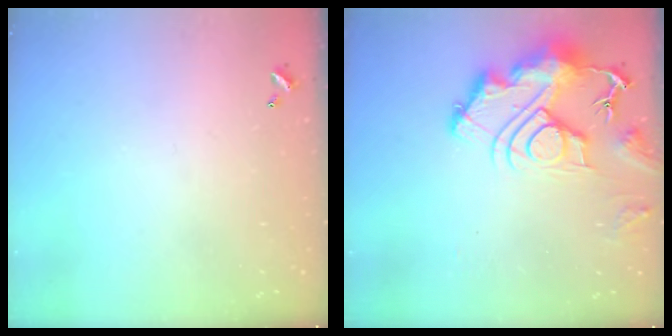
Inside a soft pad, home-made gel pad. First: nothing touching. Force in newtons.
{"total": 16.9, "press": 16.9, "slide": 1.6}